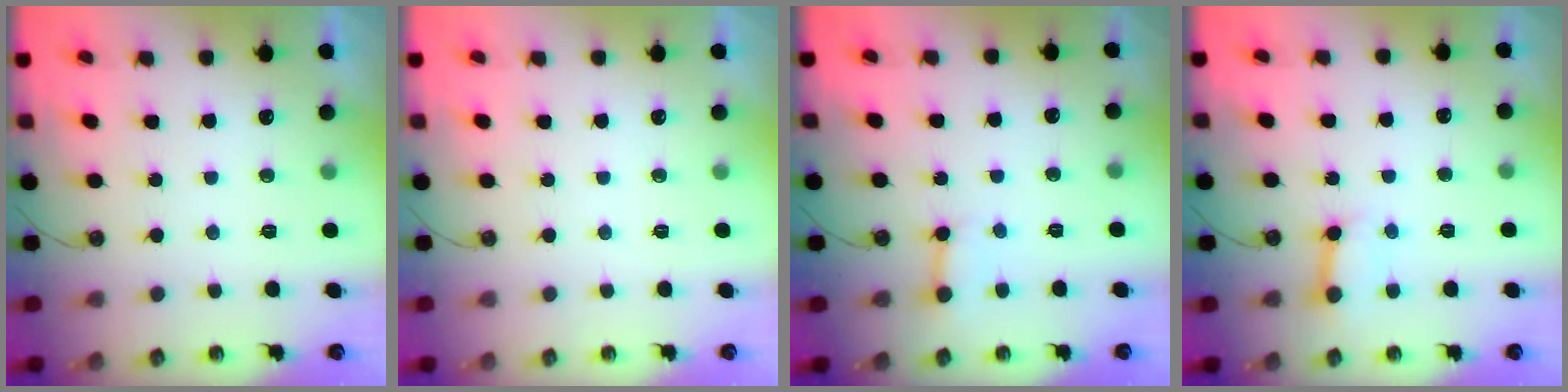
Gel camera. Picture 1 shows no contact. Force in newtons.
{"total": 0.0}
{"total": 2.8, "press": 2.8, "slide": 0.2}
{"total": 5.9, "press": 5.9, "slide": 0.3}